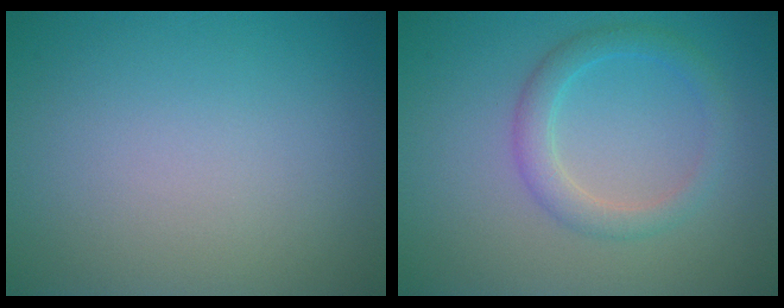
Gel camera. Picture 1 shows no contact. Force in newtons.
{"total": 2.6, "press": 2.6, "slide": 0.1}